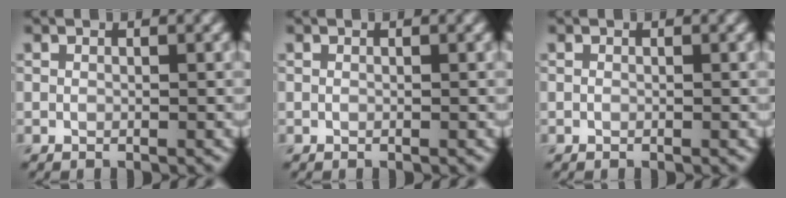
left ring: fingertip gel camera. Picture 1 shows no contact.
{"total": 0.0}
{"total": 0.0}